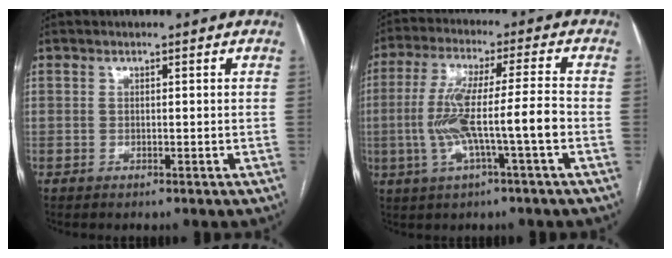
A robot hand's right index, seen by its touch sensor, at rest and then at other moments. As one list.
[{"total": 11.2, "force": [-2.5, 0.0, 10.9], "torque": [-0.214, 0.014, -0.048]}]